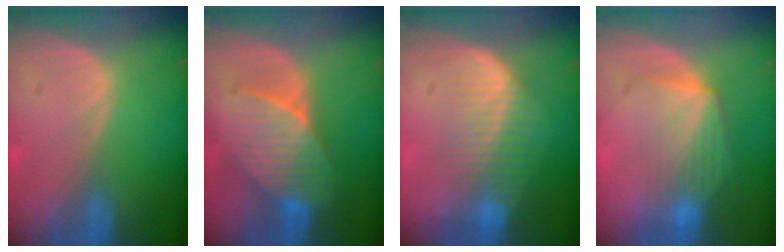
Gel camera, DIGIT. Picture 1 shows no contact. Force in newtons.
{"total": 7.1, "press": 7.0, "slide": 1.3}
{"total": 7.2, "press": 6.6, "slide": 2.8}
{"total": 7.1, "press": 6.8, "slide": 2.3}